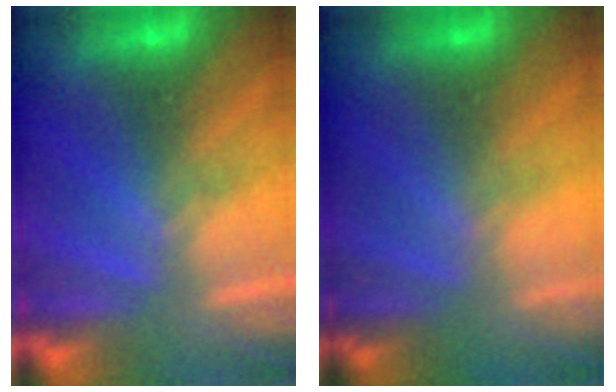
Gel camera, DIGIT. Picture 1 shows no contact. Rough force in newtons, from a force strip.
{"total": 2.4}